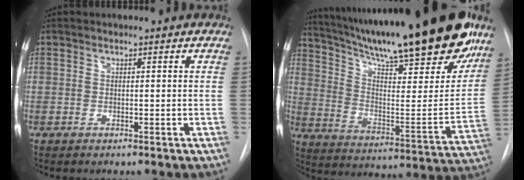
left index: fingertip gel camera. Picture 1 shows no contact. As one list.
[{"total": 31.9, "force": [24.5, 5.0, 19.8], "torque": [-0.308, -0.042, 0.347]}]